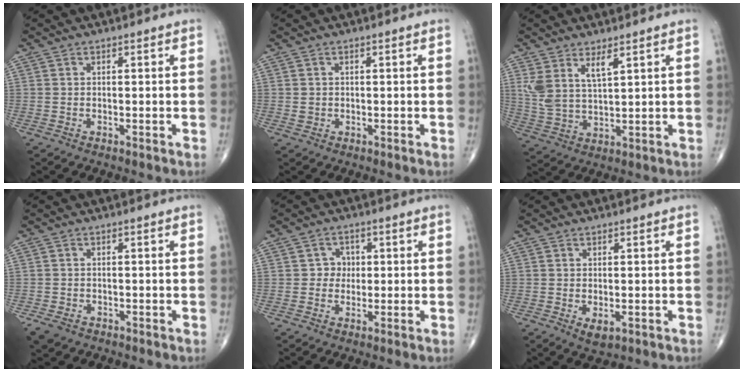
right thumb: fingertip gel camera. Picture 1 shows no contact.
{"total": 1.1, "force": [-0.1, 1.1, 0.4], "torque": [-0.005, 0.001, 0.002]}
{"total": 7.0, "force": [3.6, 2.8, 5.4], "torque": [-0.108, -0.021, 0.082]}
{"total": 3.5, "force": [-2.1, 2.2, 1.6], "torque": [-0.033, 0.000, -0.033]}
{"total": 3.2, "force": [0.2, 3.0, 1.1], "torque": [0.009, 0.008, -0.005]}
{"total": 3.0, "force": [-0.8, 1.5, 2.4], "torque": [-0.038, -0.006, -0.008]}